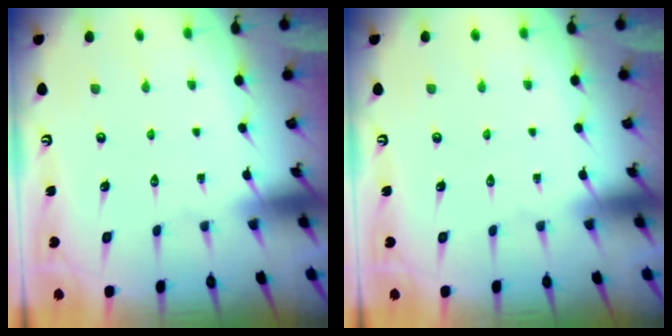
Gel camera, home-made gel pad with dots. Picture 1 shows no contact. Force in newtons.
{"total": 0.0}